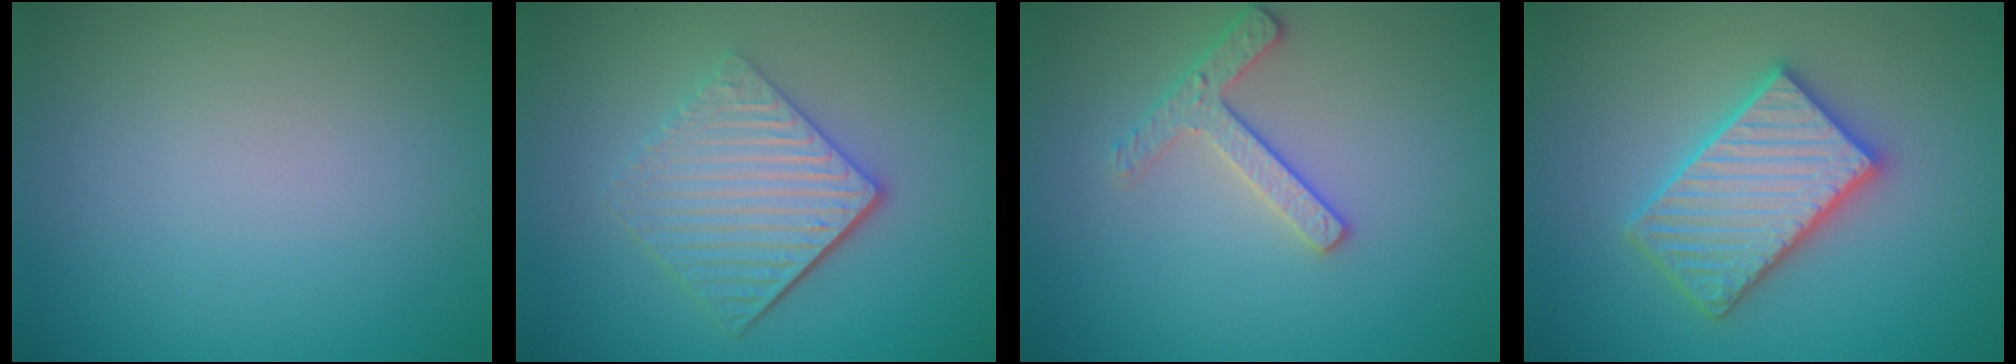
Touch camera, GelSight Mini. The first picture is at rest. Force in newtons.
{"total": 5.4, "press": 3.8, "slide": 3.8}
{"total": 2.5, "press": 2.4, "slide": 0.7}
{"total": 5.6, "press": 5.5, "slide": 0.8}